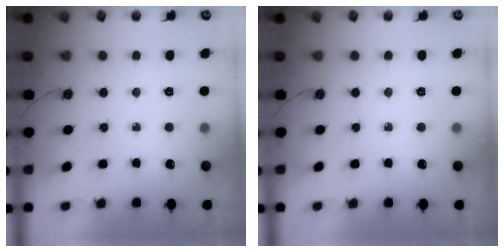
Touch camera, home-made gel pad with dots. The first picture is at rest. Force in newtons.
{"total": 0.0}